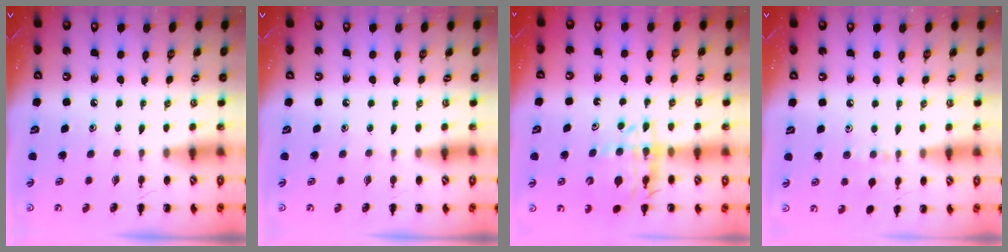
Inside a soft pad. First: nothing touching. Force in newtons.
{"total": 0.0}
{"total": 13.2, "press": 12.7, "slide": 3.4}
{"total": 7.1, "press": 6.6, "slide": 2.7}